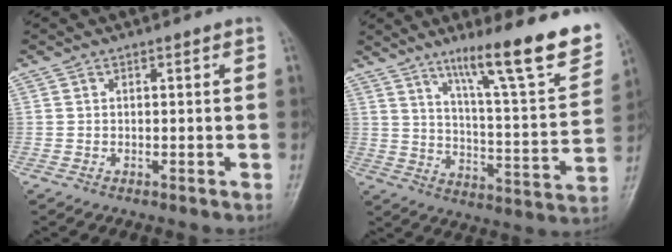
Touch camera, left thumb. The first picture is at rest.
{"total": 20.6, "force": [13.2, 3.2, 15.5], "torque": [-0.197, -0.061, 0.206]}